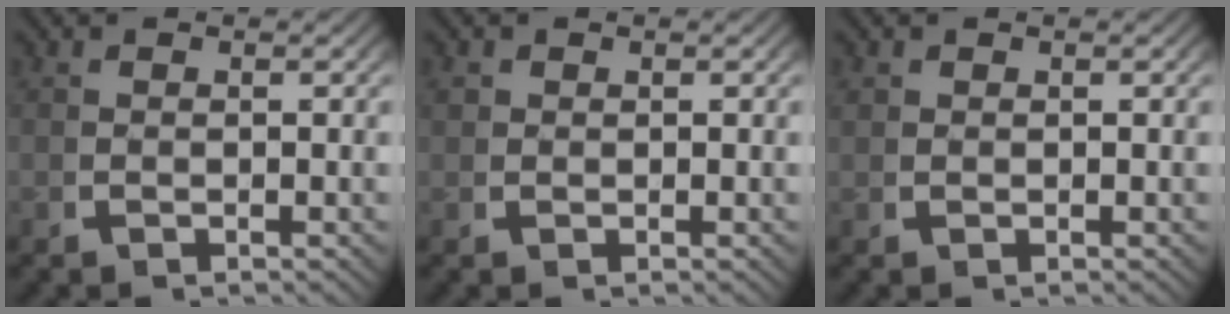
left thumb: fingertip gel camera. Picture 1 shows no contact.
{"total": 0.9, "force": [0.5, 0.8, 0.2], "torque": [-0.009, -0.008, 0.015]}
{"total": 0.7, "force": [0.6, 0.4, 0.1], "torque": [-0.005, -0.004, 0.016]}